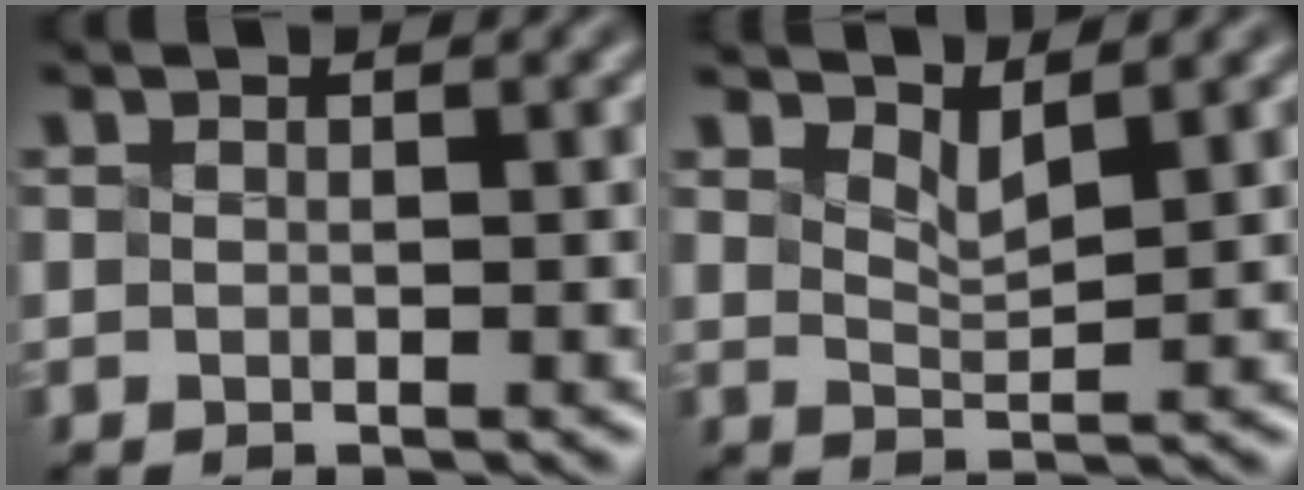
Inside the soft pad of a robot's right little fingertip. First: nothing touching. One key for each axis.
{"total": 1.5, "fx": 1.5, "fy": -0.3, "fz": 0.2, "tx": -0.009, "ty": 0.004, "tz": 0.048}